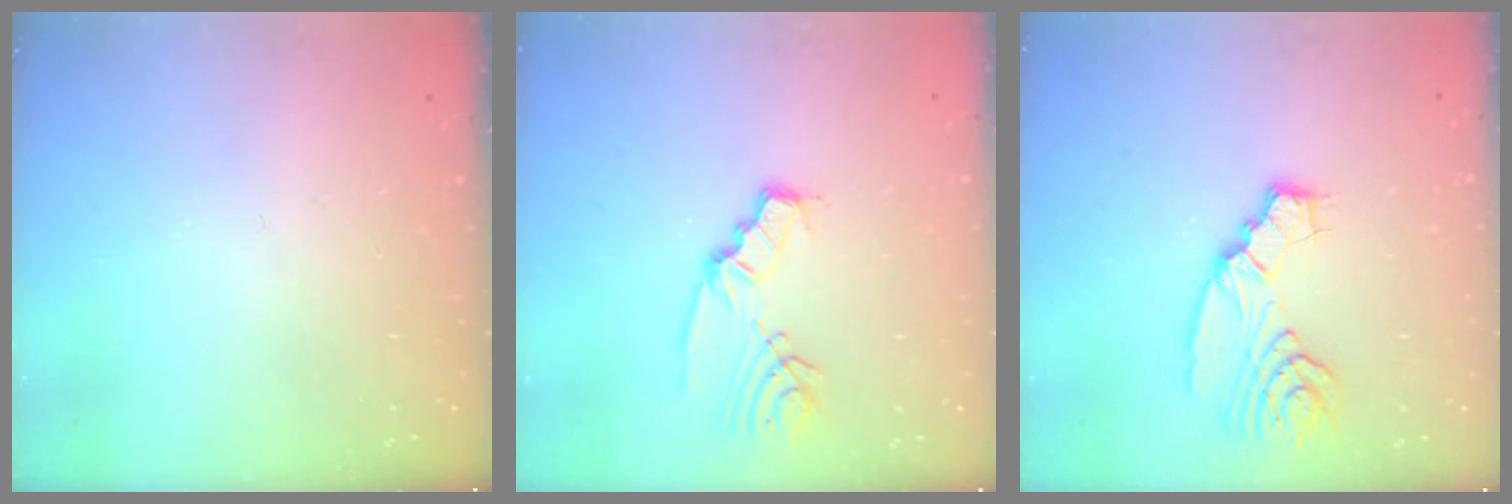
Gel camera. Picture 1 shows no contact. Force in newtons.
{"total": 6.5, "press": 6.5, "slide": 0.5}
{"total": 10.3, "press": 10.3, "slide": 1.0}